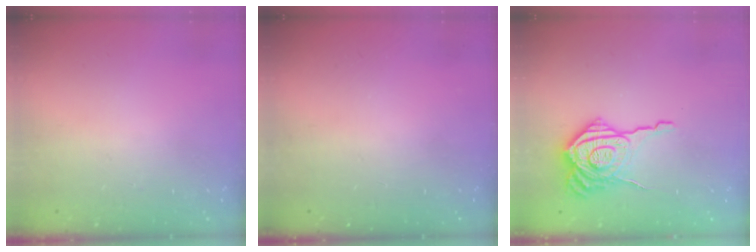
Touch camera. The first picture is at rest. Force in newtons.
{"total": 0.0}
{"total": 16.7, "press": 16.6, "slide": 1.2}